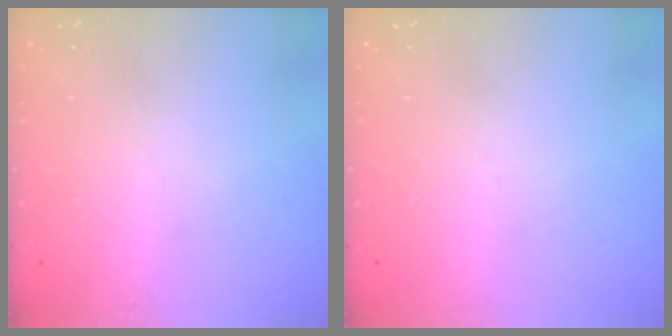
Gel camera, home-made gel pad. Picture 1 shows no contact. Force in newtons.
{"total": 0.0}